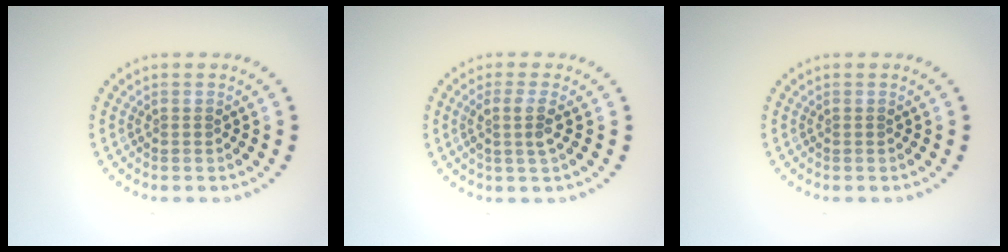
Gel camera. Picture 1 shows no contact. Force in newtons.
{"total": 2.2, "press": 1.7, "slide": 1.3}
{"total": 0.0}